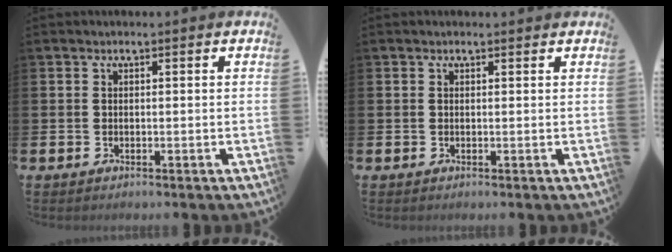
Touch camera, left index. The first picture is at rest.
{"total": 0.0}